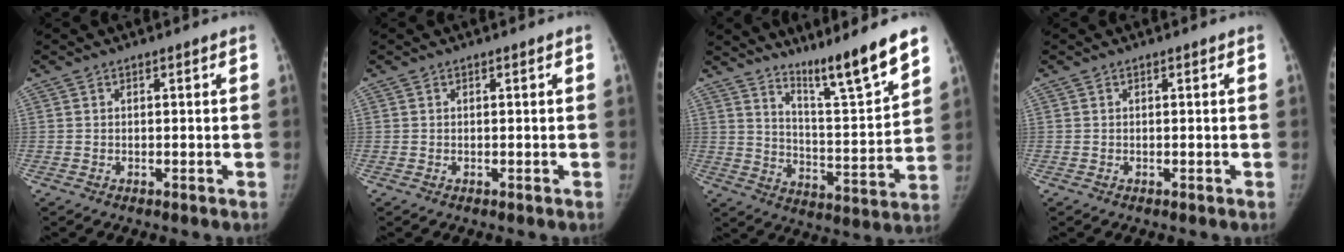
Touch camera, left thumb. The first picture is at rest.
{"total": 0.0}
{"total": 14.4, "force": [11.2, 0.6, 8.9], "torque": [-0.123, -0.085, 0.193]}
{"total": 0.0}